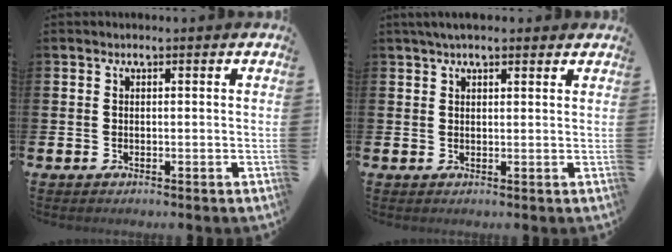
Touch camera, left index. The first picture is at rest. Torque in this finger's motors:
{"motor_torque": [0.23, -0.65, 0.83, 0.21]}